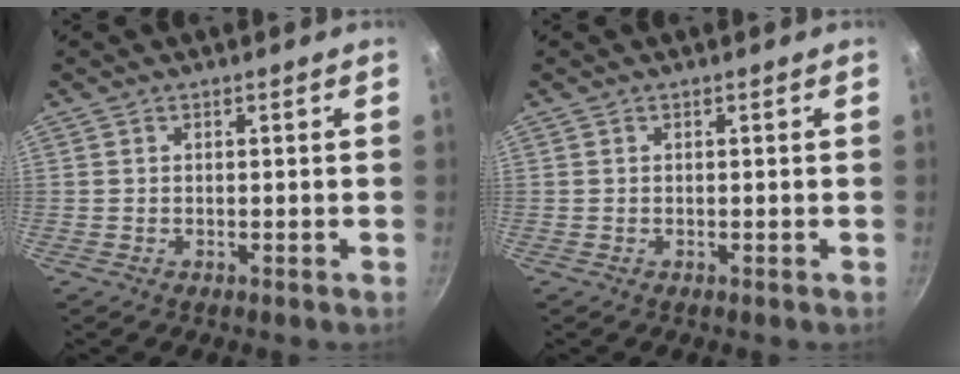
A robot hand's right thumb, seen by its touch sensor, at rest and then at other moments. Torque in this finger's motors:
{"motor_torque": [-0.03, 0.03, 0.02, 0.04, 0.01]}